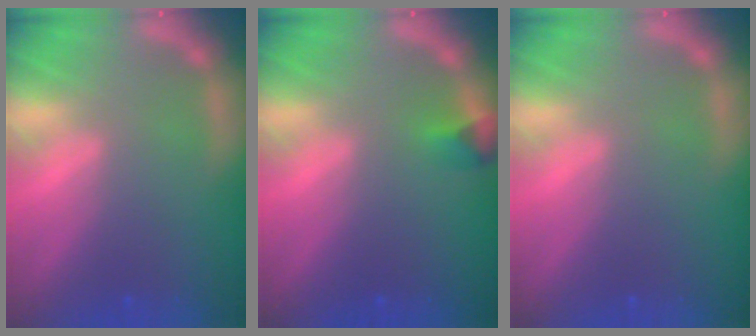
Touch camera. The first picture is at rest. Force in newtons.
{"total": 1.4}
{"total": 0.0}